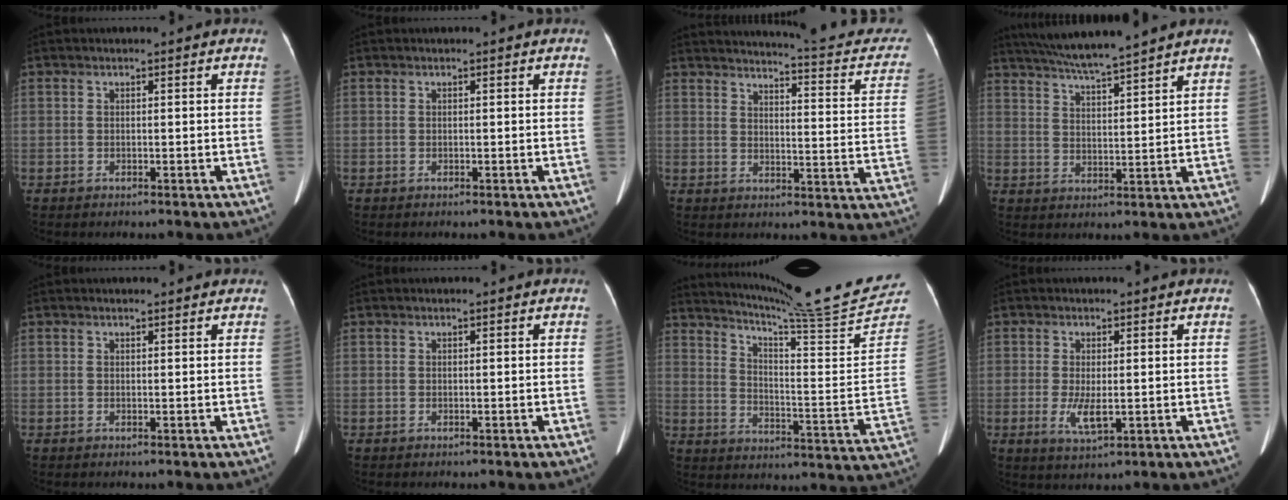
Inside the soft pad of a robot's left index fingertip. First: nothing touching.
{"total": 0.0}
{"total": 17.6, "force": [15.9, 2.6, 7.0], "torque": [-0.080, -0.048, 0.169]}
{"total": 10.6, "force": [9.4, -1.0, 4.7], "torque": [-0.084, 0.013, 0.156]}
{"total": 2.4, "force": [2.2, 0.5, 0.7], "torque": [-0.012, 0.014, 0.025]}
{"total": 0.0}
{"total": 21.2, "force": [19.6, -3.0, 7.7], "torque": [-0.132, -0.108, 0.265]}
{"total": 4.0, "force": [-0.1, 1.2, 3.8], "torque": [-0.073, -0.009, 0.004]}